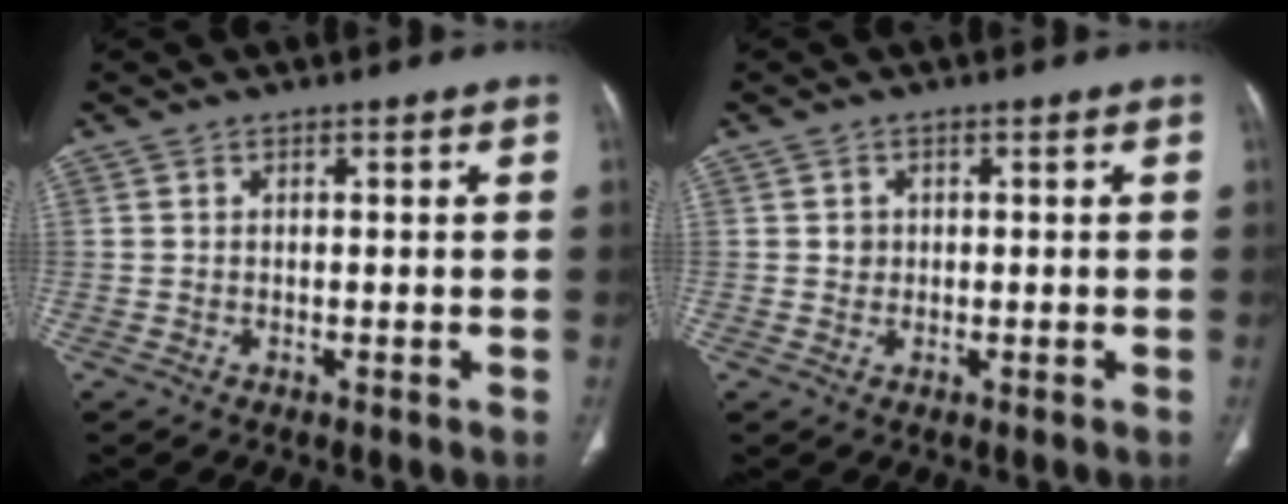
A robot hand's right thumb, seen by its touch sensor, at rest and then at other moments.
{"total": 1.1, "force": [0.1, 1.1, 0.1], "torque": [0.002, 0.004, 0.003]}